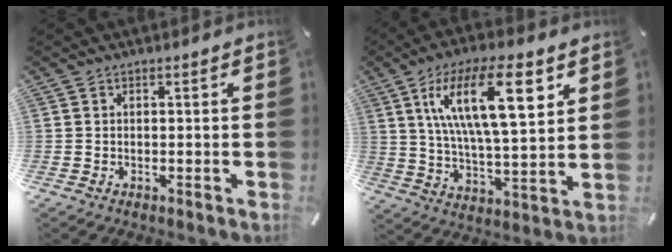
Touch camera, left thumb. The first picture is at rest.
{"total": 19.5, "force": [8.8, 7.1, 15.9], "torque": [-0.292, -0.012, 0.136]}